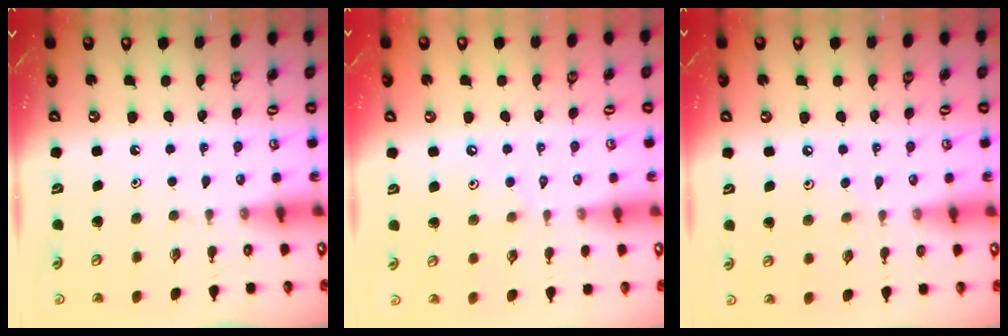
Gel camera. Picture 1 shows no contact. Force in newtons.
{"total": 2.5, "press": 2.5, "slide": 0.5}
{"total": 3.8, "press": 3.7, "slide": 0.6}